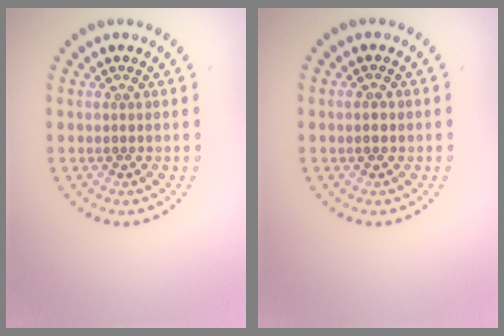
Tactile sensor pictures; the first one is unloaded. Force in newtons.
{"total": 1.1, "press": 1.1, "slide": 0.2}